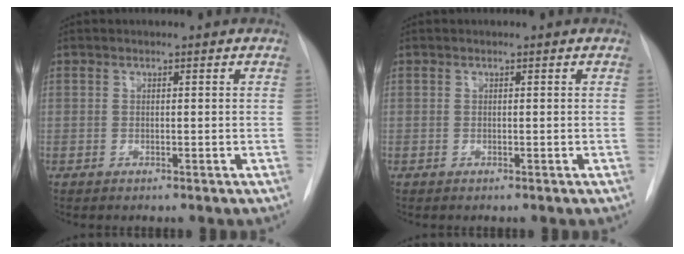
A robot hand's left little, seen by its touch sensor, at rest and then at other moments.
{"total": 0.0}